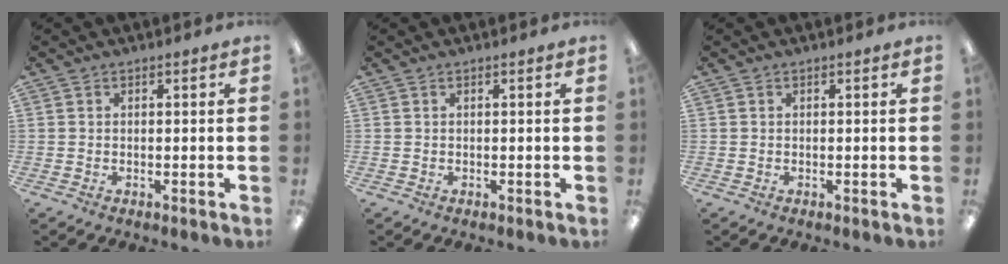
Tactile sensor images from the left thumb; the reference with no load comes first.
{"total": 0.0}
{"total": 0.0}